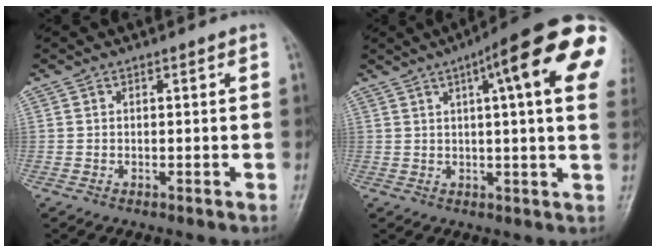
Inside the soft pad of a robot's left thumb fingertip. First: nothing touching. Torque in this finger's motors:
{"motor_torque": [1.48, 1.06, 2.02, -0.75, 0.42]}